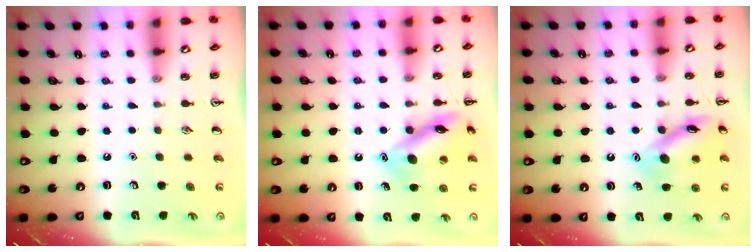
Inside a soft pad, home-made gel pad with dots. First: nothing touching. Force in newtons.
{"total": 13.4, "press": 13.3, "slide": 0.8}
{"total": 13.1, "press": 13.0, "slide": 1.1}